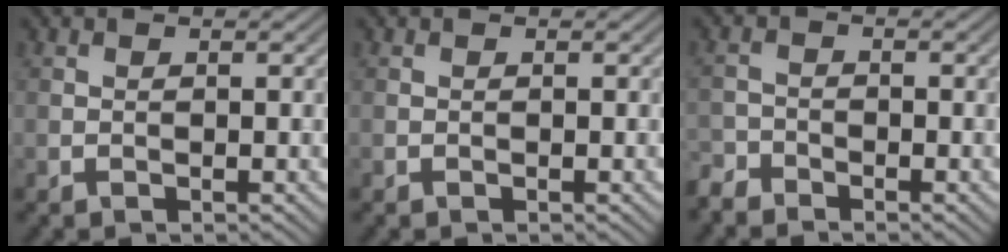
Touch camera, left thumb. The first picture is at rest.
{"total": 0.0}
{"total": 2.5, "force": [-2.3, 0.7, 0.4], "torque": [-0.009, -0.005, -0.059]}